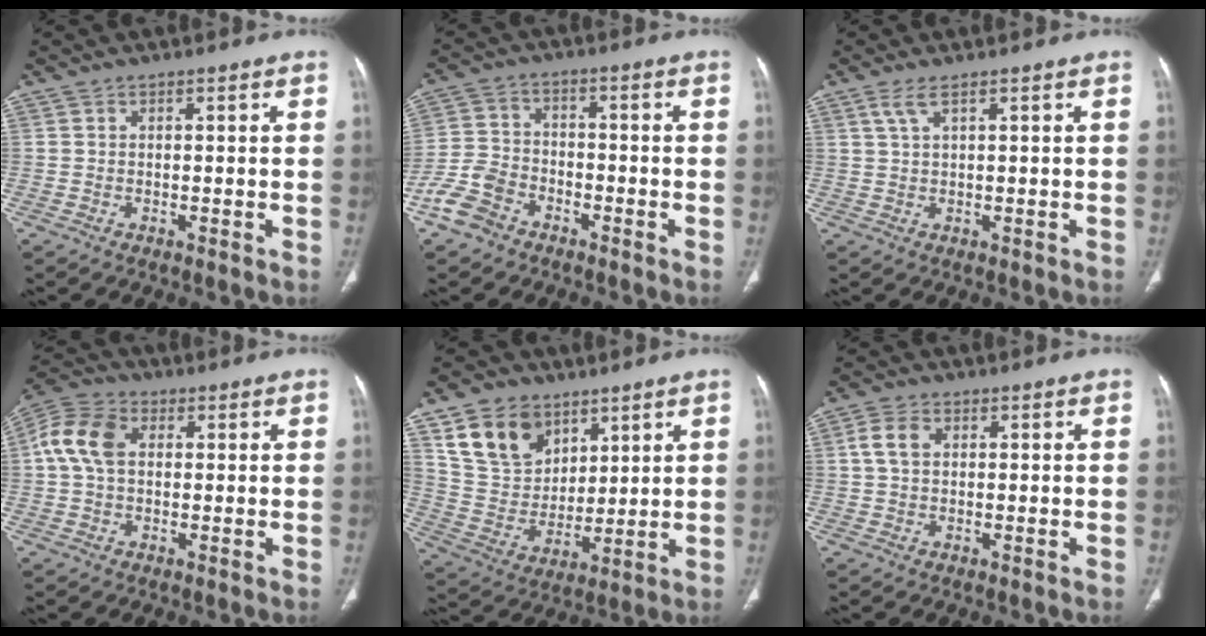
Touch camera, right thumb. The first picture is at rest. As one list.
[{"total": 7.5, "force": [-4.8, 5.0, 2.9], "torque": [-0.060, 0.024, -0.098]}, {"total": 2.5, "force": [1.4, 0.5, 2.0], "torque": [-0.054, 0.005, 0.037]}, {"total": 8.6, "force": [1.3, 5.8, 6.2], "torque": [-0.135, 0.025, 0.019]}, {"total": 14.6, "force": [8.2, 10.2, 6.4], "torque": [-0.089, -0.036, 0.166]}, {"total": 3.8, "force": [0.8, 2.5, 2.8], "torque": [-0.064, 0.010, 0.014]}]